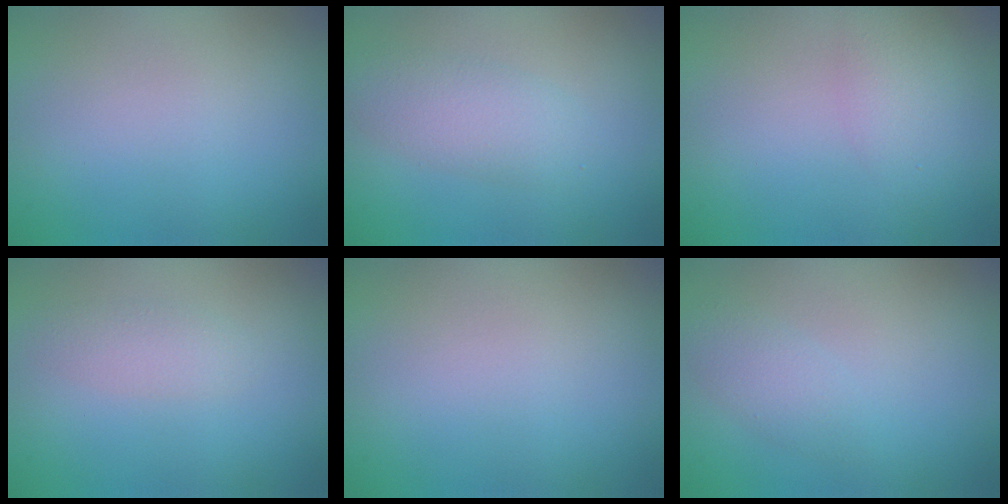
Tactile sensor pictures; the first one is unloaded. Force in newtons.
{"total": 2.8, "press": 2.8, "slide": 0.1}
{"total": 2.4, "press": 2.4, "slide": 0.1}
{"total": 1.4, "press": 1.4, "slide": 0.1}
{"total": 0.0}
{"total": 1.7, "press": 1.7, "slide": 0.1}